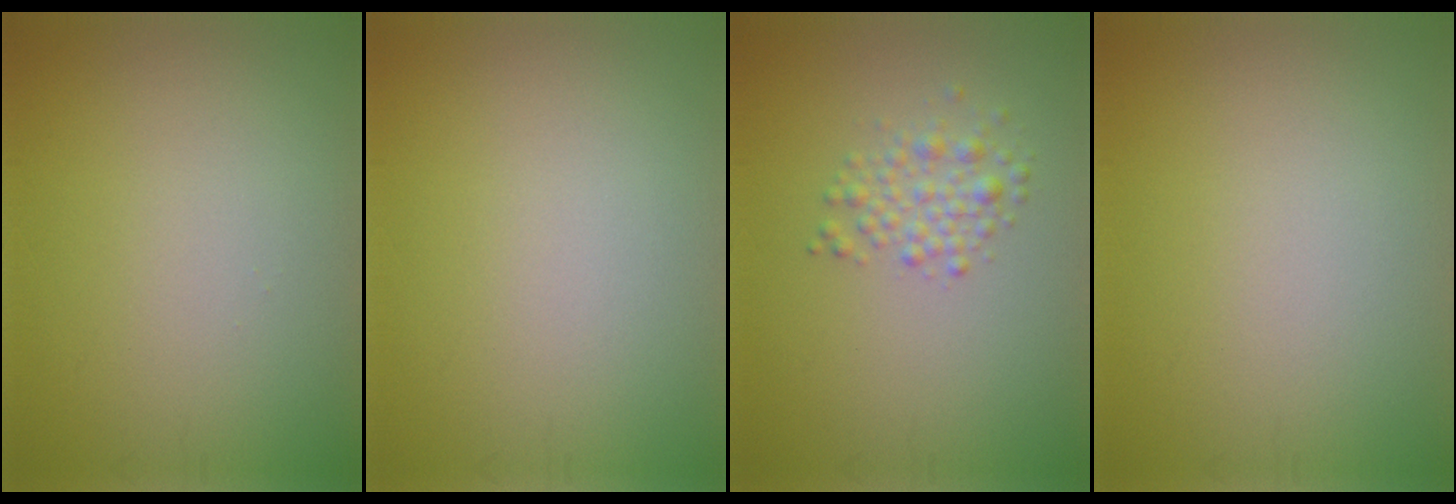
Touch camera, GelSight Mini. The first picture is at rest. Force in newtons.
{"total": 0.0}
{"total": 2.2, "press": 2.2, "slide": 0.1}
{"total": 0.0}